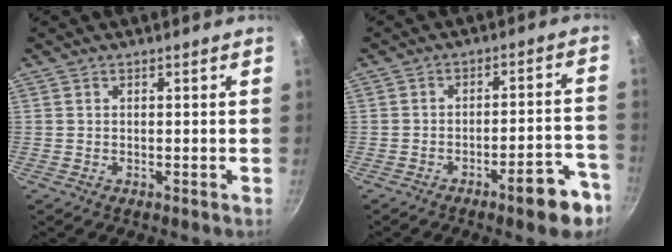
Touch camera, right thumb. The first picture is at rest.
{"total": 9.6, "force": [-5.8, 2.3, 7.3], "torque": [-0.086, 0.047, -0.076]}